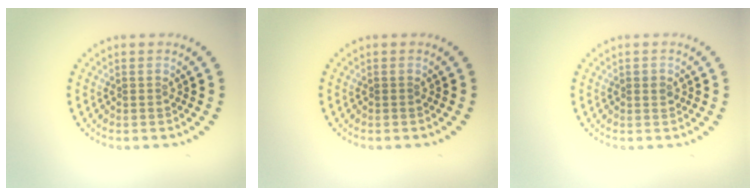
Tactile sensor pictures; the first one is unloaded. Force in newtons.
{"total": 0.0}
{"total": 1.0, "press": 0.9, "slide": 0.3}